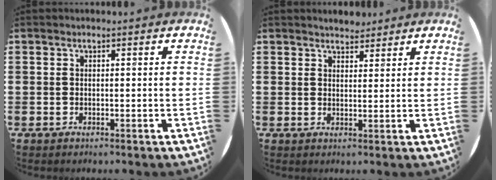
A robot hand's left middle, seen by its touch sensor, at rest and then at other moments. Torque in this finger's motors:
{"motor_torque": [0.07, 0.06, 0.10, 0.03]}